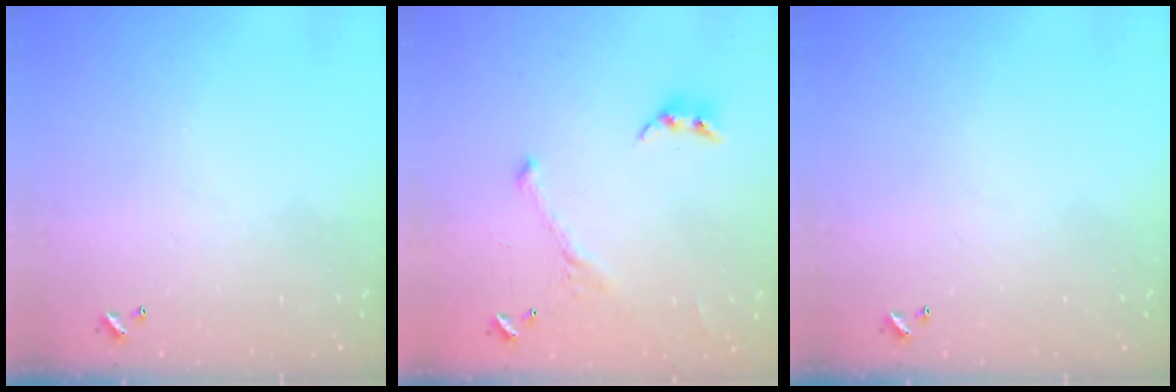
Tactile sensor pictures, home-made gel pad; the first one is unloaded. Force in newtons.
{"total": 2.0, "press": 2.0, "slide": 0.4}
{"total": 0.0}